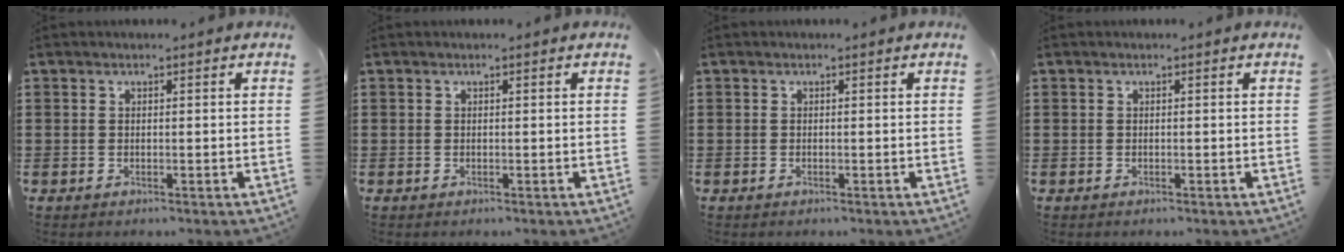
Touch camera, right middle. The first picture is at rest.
{"total": 0.0}
{"total": 0.0}
{"total": 0.0}